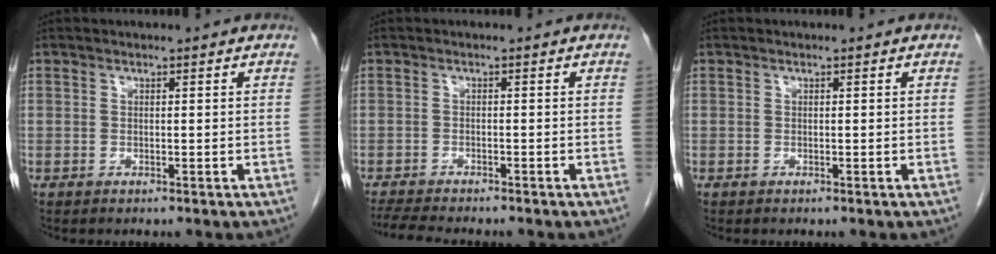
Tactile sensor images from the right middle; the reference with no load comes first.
{"total": 6.4, "force": [-5.8, 0.6, 2.7], "torque": [-0.045, -0.014, -0.094]}
{"total": 0.0}